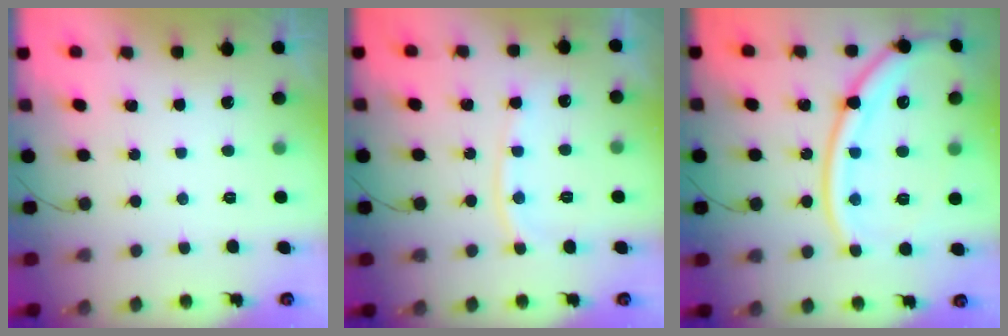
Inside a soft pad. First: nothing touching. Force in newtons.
{"total": 9.8, "press": 9.8, "slide": 1.3}
{"total": 19.2, "press": 19.2, "slide": 1.5}